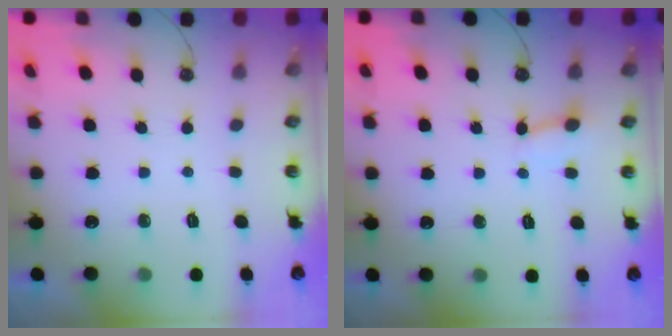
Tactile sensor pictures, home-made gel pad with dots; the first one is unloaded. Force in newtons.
{"total": 2.7, "press": 2.7, "slide": 0.4}